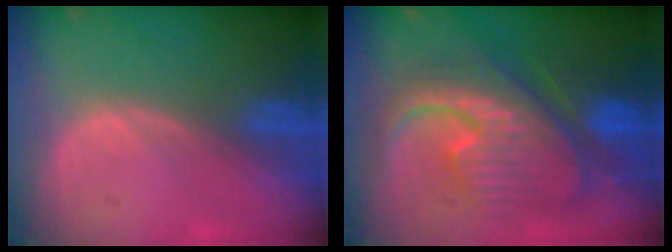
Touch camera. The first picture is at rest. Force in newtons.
{"total": 12.5, "press": 12.4, "slide": 1.4}